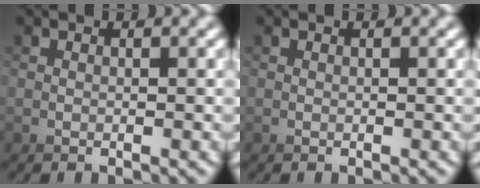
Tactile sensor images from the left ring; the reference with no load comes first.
{"total": 0.0}